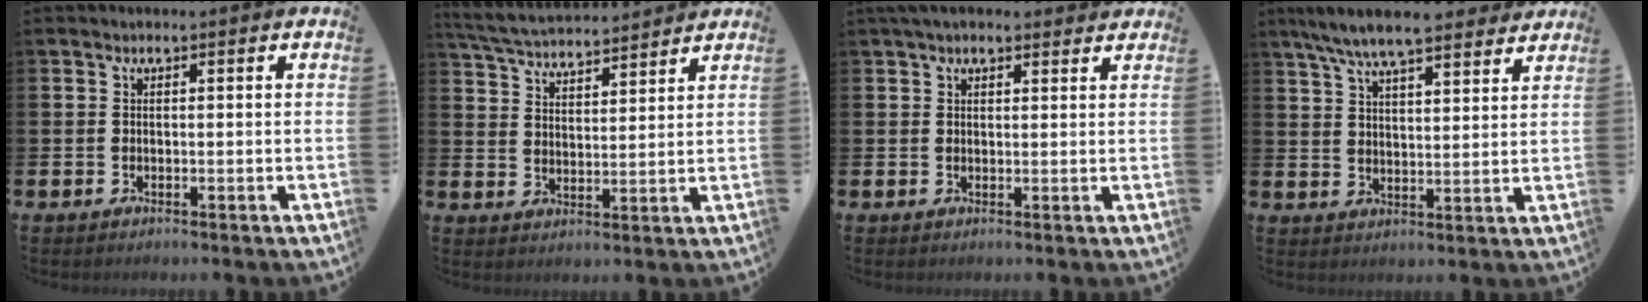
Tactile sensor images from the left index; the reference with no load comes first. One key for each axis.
{"total": 5.3, "fx": 5.3, "fy": 0.6, "fz": 0.6, "tx": -0.037, "ty": -0.030, "tz": 0.093}
{"total": 2.9, "fx": 2.5, "fy": 1.0, "fz": 1.1, "tx": -0.023, "ty": -0.002, "tz": 0.045}
{"total": 8.3, "fx": 7.6, "fy": 1.2, "fz": 3.0, "tx": -0.076, "ty": -0.031, "tz": 0.139}